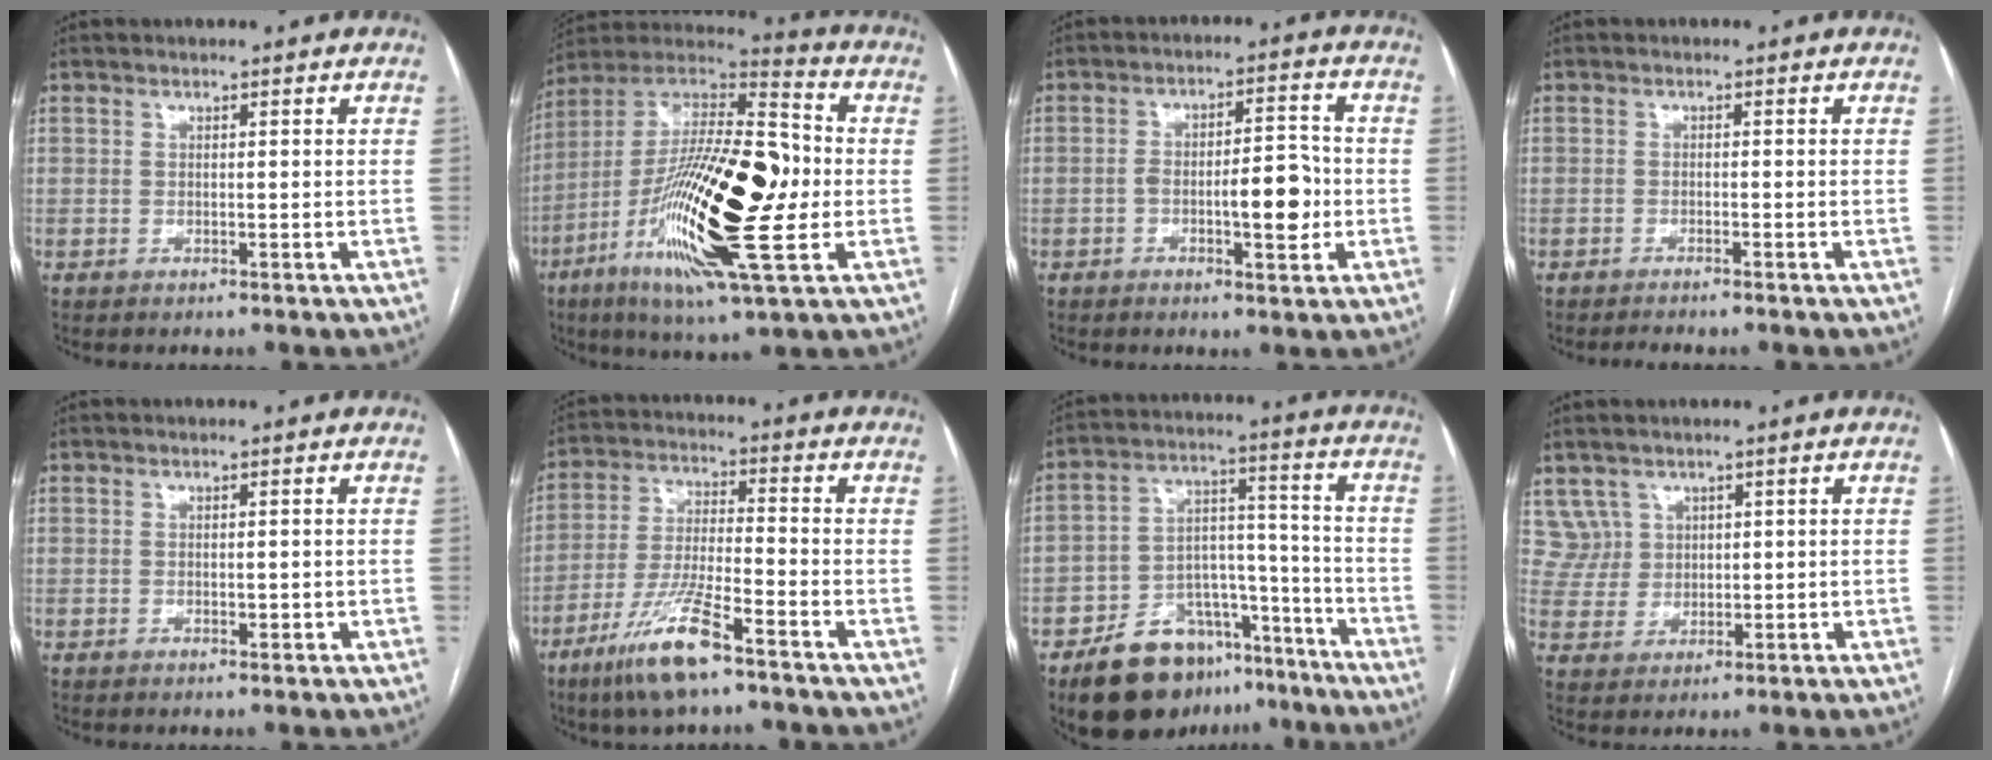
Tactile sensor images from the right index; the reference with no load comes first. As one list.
[{"total": 27.6, "force": [-4.8, 5.5, 26.6], "torque": [-0.506, -0.019, -0.092]}, {"total": 7.9, "force": [-1.9, 2.3, 7.3], "torque": [-0.111, 0.018, -0.026]}, {"total": 2.9, "force": [-2.6, -0.3, 1.3], "torque": [-0.015, -0.001, -0.036]}, {"total": 1.1, "force": [-0.3, 0.4, 1.0], "torque": [-0.017, -0.001, -0.002]}, {"total": 11.2, "force": [-7.2, 1.3, 8.5], "torque": [-0.174, -0.025, -0.136]}, {"total": 15.5, "force": [-10.7, 8.9, 6.8], "torque": [-0.090, 0.054, -0.167]}, {"total": 4.5, "force": [2.4, 3.8, -0.4], "torque": [0.016, 0.014, 0.051]}]